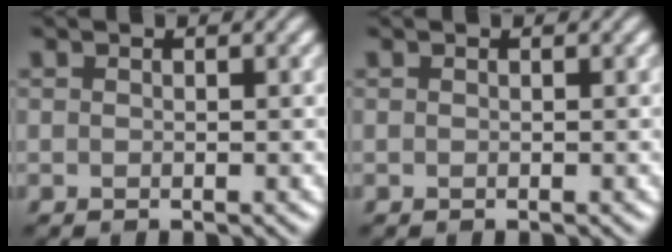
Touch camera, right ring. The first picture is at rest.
{"total": 0.0}